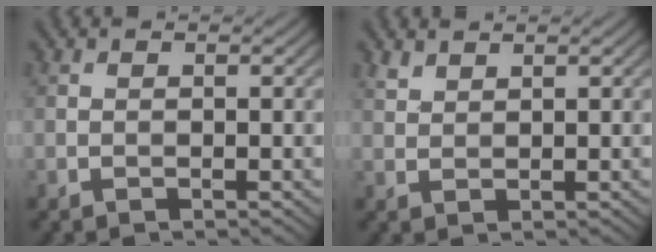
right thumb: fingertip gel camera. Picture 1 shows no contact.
{"total": 1.6, "force": [1.4, 0.5, 0.5], "torque": [-0.016, 0.002, 0.035]}